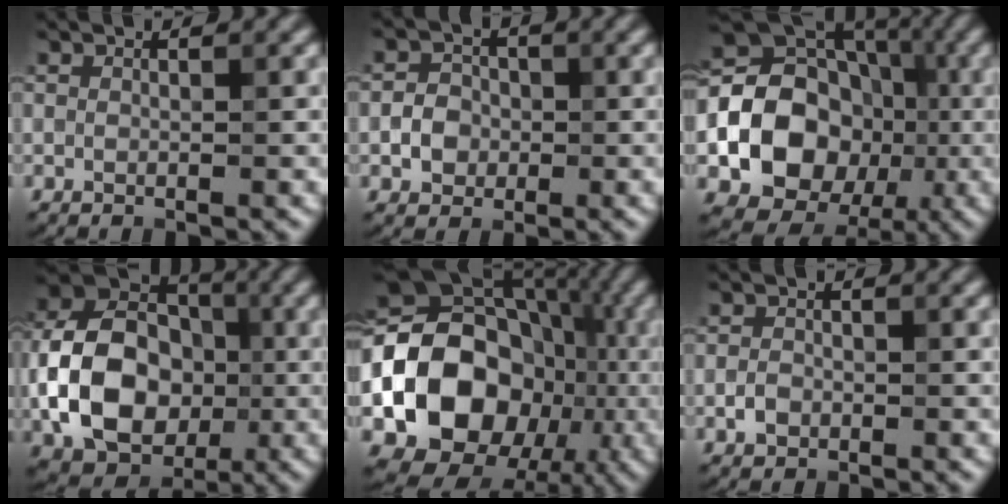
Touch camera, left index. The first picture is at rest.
{"total": 2.5, "force": [-0.5, 2.2, 1.1], "torque": [-0.013, 0.002, -0.015]}
{"total": 14.8, "force": [-2.6, 12.3, 7.7], "torque": [-0.120, -0.014, -0.066]}
{"total": 11.3, "force": [-1.9, 8.4, 7.2], "torque": [-0.137, 0.005, -0.039]}
{"total": 15.7, "force": [-3.6, 12.5, 8.9], "torque": [-0.158, -0.004, -0.069]}
{"total": 1.4, "force": [-0.5, 1.1, 0.7], "torque": [-0.010, 0.000, -0.013]}